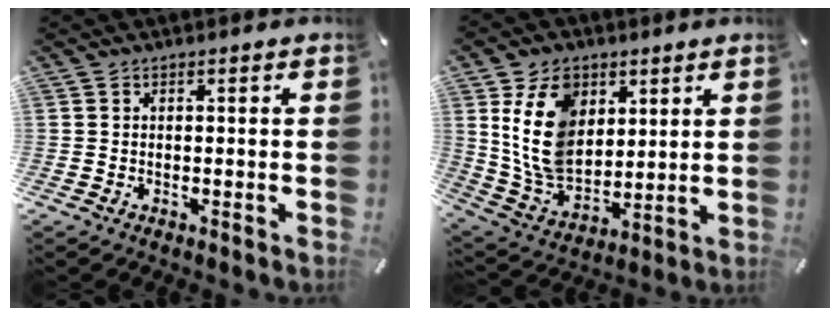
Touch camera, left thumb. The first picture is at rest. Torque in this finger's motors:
{"motor_torque": [0.87, 0.53, 1.96, -0.61, 0.64]}